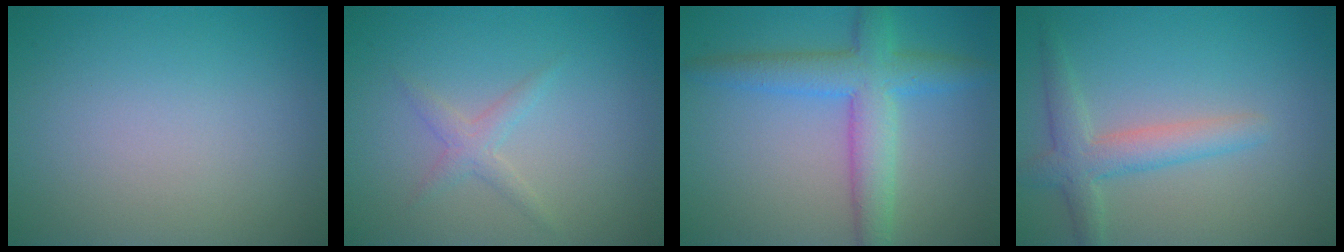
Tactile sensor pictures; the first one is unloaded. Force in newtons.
{"total": 1.5, "press": 1.5, "slide": 0.1}
{"total": 5.6, "press": 5.6, "slide": 0.0}
{"total": 3.4, "press": 3.4, "slide": 0.3}